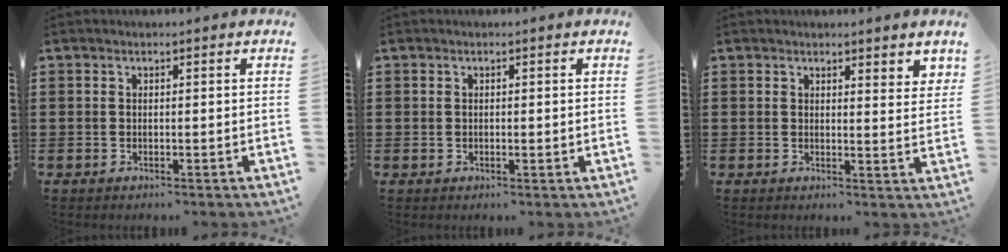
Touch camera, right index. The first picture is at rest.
{"total": 0.5, "force": [0.1, 0.2, 0.5], "torque": [-0.011, -0.001, 0.002]}
{"total": 1.9, "force": [1.8, 0.3, 0.2], "torque": [0.000, 0.002, 0.034]}